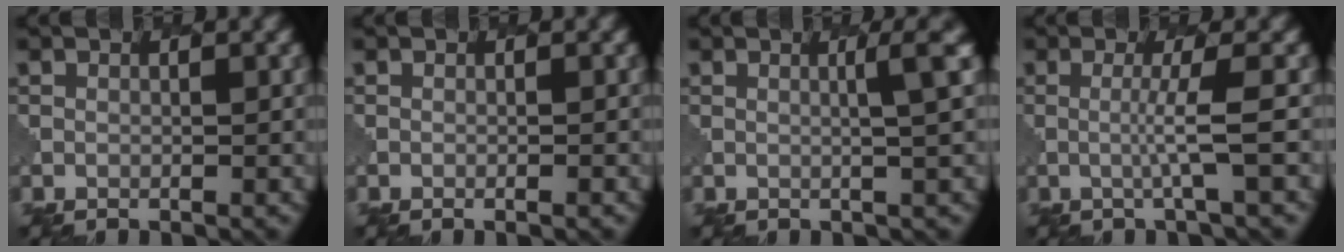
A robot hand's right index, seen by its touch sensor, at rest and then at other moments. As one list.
[{"total": 0.6, "force": [-0.2, 0.1, 0.5], "torque": [-0.004, -0.002, -0.006]}, {"total": 2.9, "force": [0.7, 0.4, 2.8], "torque": [-0.035, 0.004, 0.006]}, {"total": 2.5, "force": [0.0, 0.0, 2.5], "torque": [-0.043, -0.001, -0.009]}]